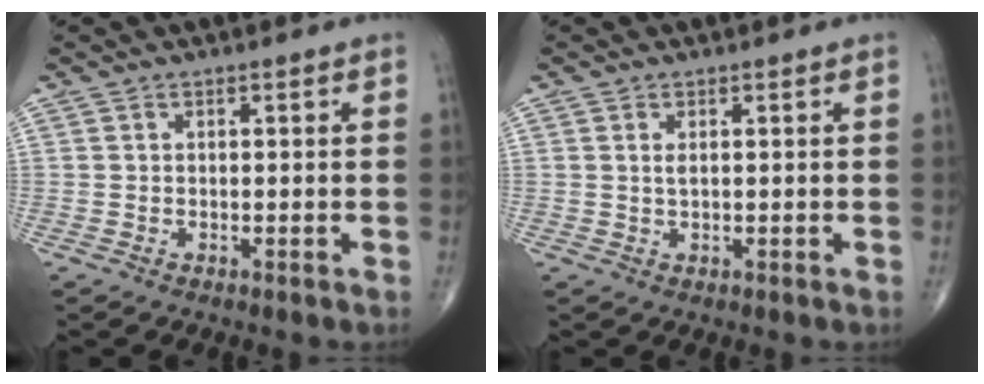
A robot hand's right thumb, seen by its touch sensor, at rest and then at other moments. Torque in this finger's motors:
{"motor_torque": [-0.23, -0.27, 0.08, 0.22, -0.04]}